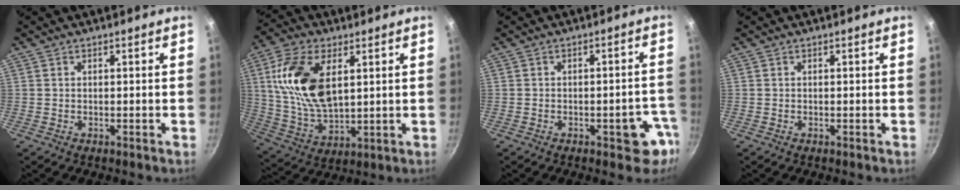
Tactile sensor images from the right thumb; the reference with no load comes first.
{"total": 16.3, "force": [4.5, 8.9, 12.9], "torque": [-0.236, -0.013, 0.095]}
{"total": 7.4, "force": [-3.4, 3.4, 5.6], "torque": [-0.017, 0.026, -0.038]}
{"total": 0.0}